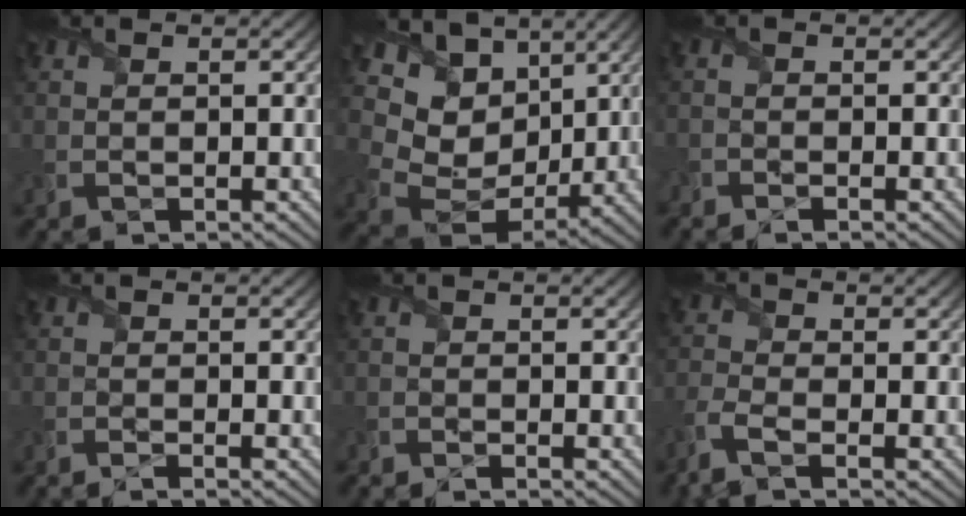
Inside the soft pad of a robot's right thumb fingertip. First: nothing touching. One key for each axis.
{"total": 13.2, "fx": 4.4, "fy": 10.2, "fz": 7.2, "tx": -0.195, "ty": 0.009, "tz": 0.088}
{"total": 1.2, "fx": -1.2, "fy": 0.1, "fz": 0.2, "tx": -0.007, "ty": -0.005, "tz": -0.028}
{"total": 1.0, "fx": -0.9, "fy": -0.3, "fz": 0.4, "tx": -0.011, "ty": -0.002, "tz": -0.020}
{"total": 1.1, "fx": -1.1, "fy": -0.1, "fz": 0.1, "tx": -0.004, "ty": -0.004, "tz": -0.026}
{"total": 4.0, "fx": -2.7, "fy": 1.1, "fz": 2.8, "tx": -0.077, "ty": -0.010, "tz": -0.070}